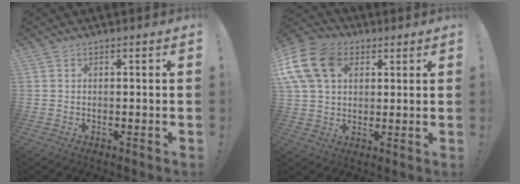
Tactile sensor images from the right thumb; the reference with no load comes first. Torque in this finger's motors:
{"motor_torque": [1.20, 1.20, 1.35, 0.60, 0.13]}